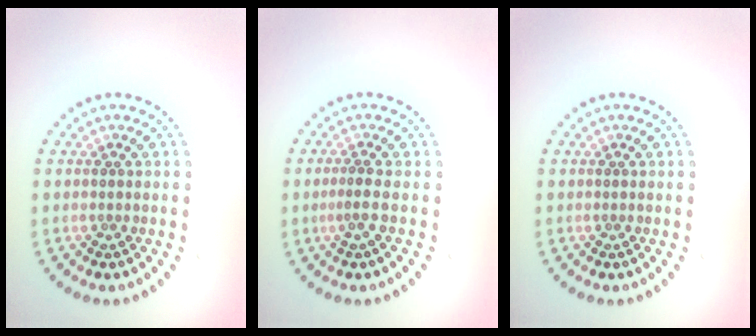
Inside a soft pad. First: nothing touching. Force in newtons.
{"total": 1.3, "press": 0.9, "slide": 0.9}
{"total": 0.0}